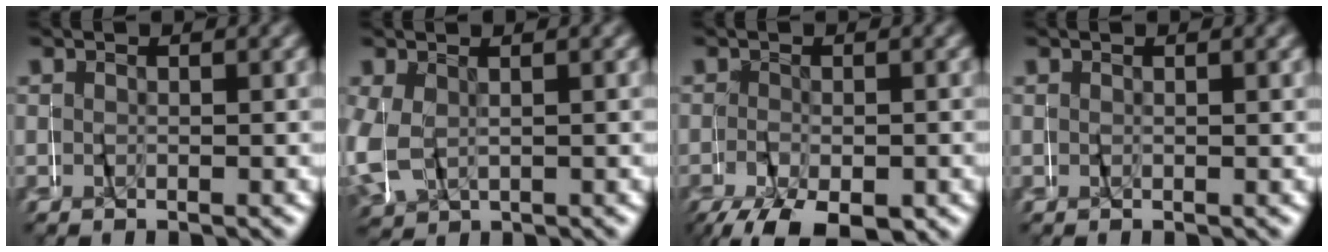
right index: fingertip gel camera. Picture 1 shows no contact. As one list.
[{"total": 5.3, "force": [0.0, 4.9, 2.1], "torque": [-0.085, -0.014, 0.007]}, {"total": 6.7, "force": [-4.1, 3.4, 4.1], "torque": [-0.084, -0.036, -0.043]}, {"total": 0.0}]